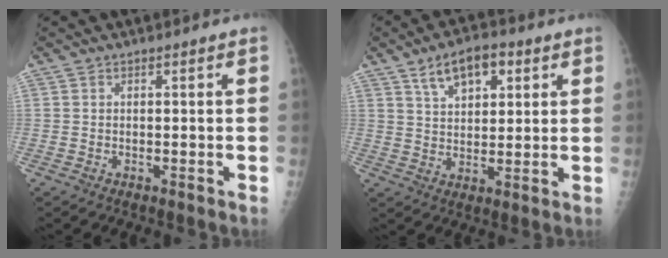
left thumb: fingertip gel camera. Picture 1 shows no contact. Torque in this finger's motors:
{"motor_torque": [0.87, 0.95, 0.72, -0.56, 0.14]}